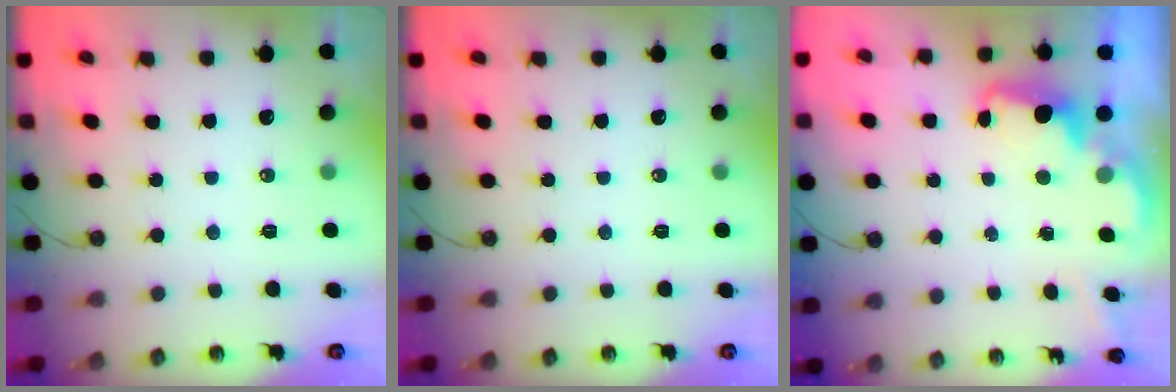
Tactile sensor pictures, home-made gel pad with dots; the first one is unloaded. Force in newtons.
{"total": 0.0}
{"total": 2.5, "press": 2.4, "slide": 0.5}